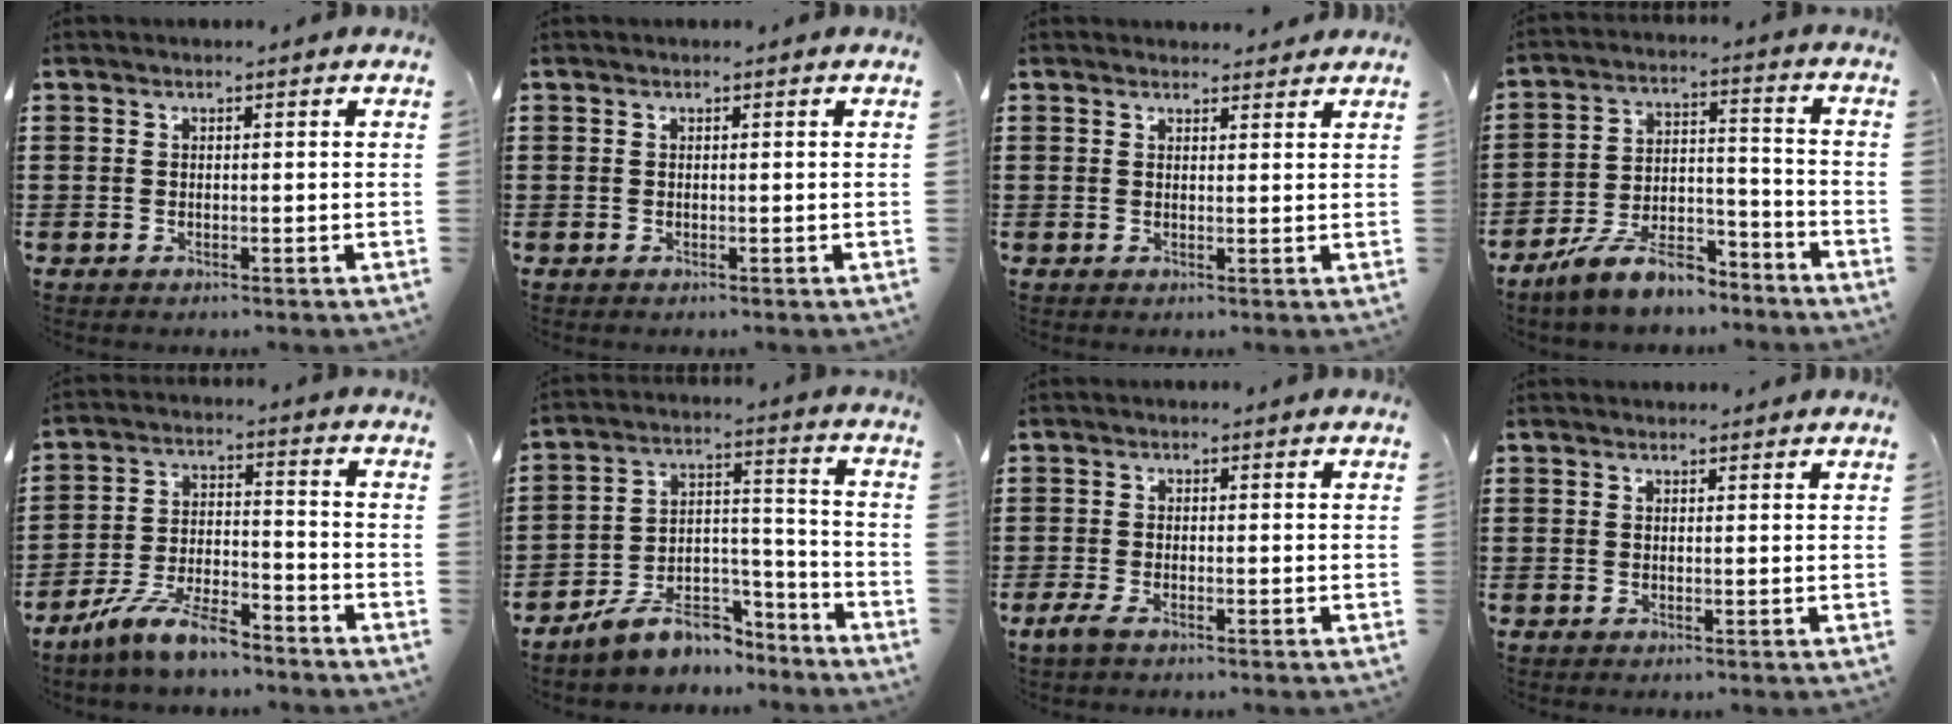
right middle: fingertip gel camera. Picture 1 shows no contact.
{"total": 0.0}
{"total": 1.6, "force": [1.6, 0.3, -0.1], "torque": [0.004, -0.001, 0.030]}
{"total": 9.5, "force": [-7.9, 2.8, 4.5], "torque": [-0.085, 0.023, -0.150]}
{"total": 8.8, "force": [-7.3, 1.6, 4.8], "torque": [-0.102, 0.006, -0.140]}
{"total": 8.2, "force": [-7.0, 3.4, 2.4], "torque": [-0.045, 0.022, -0.133]}
{"total": 1.8, "force": [-1.0, 0.4, 1.5], "torque": [-0.041, -0.007, -0.022]}
{"total": 0.6, "force": [0.6, 0.1, -0.1], "torque": [0.006, -0.003, 0.010]}